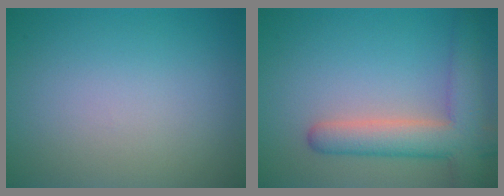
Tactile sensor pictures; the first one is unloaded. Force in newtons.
{"total": 6.2, "press": 6.1, "slide": 0.4}